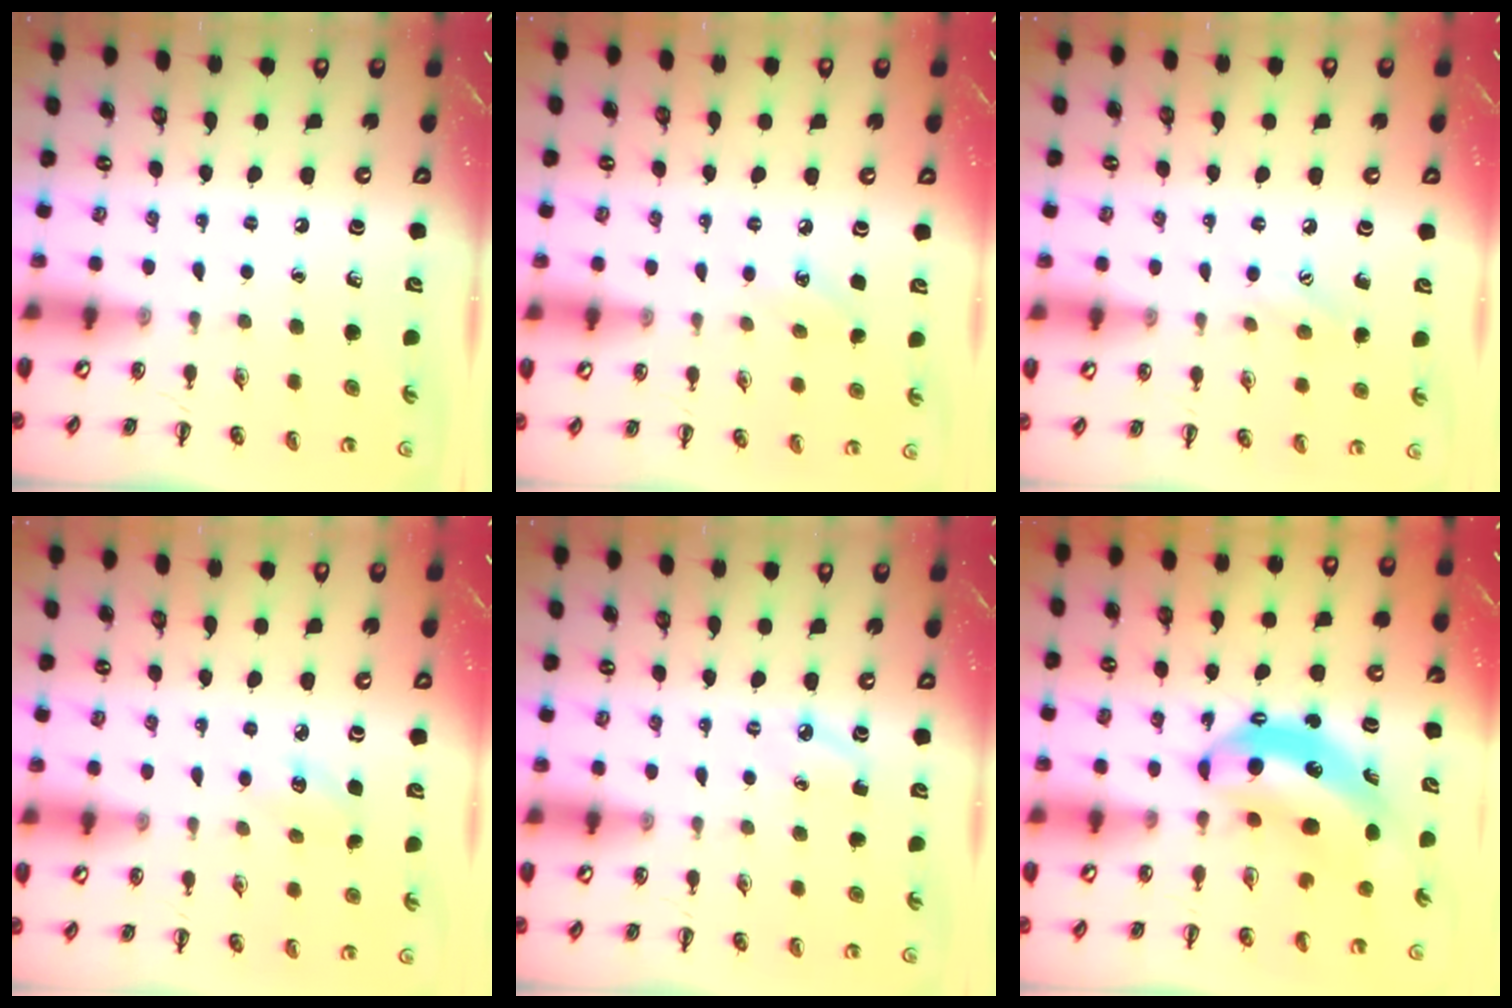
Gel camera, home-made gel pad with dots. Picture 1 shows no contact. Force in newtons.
{"total": 5.2, "press": 5.0, "slide": 1.4}
{"total": 6.7, "press": 6.6, "slide": 1.5}
{"total": 3.2, "press": 3.1, "slide": 0.8}
{"total": 2.8, "press": 2.7, "slide": 0.7}
{"total": 7.9, "press": 7.7, "slide": 2.0}